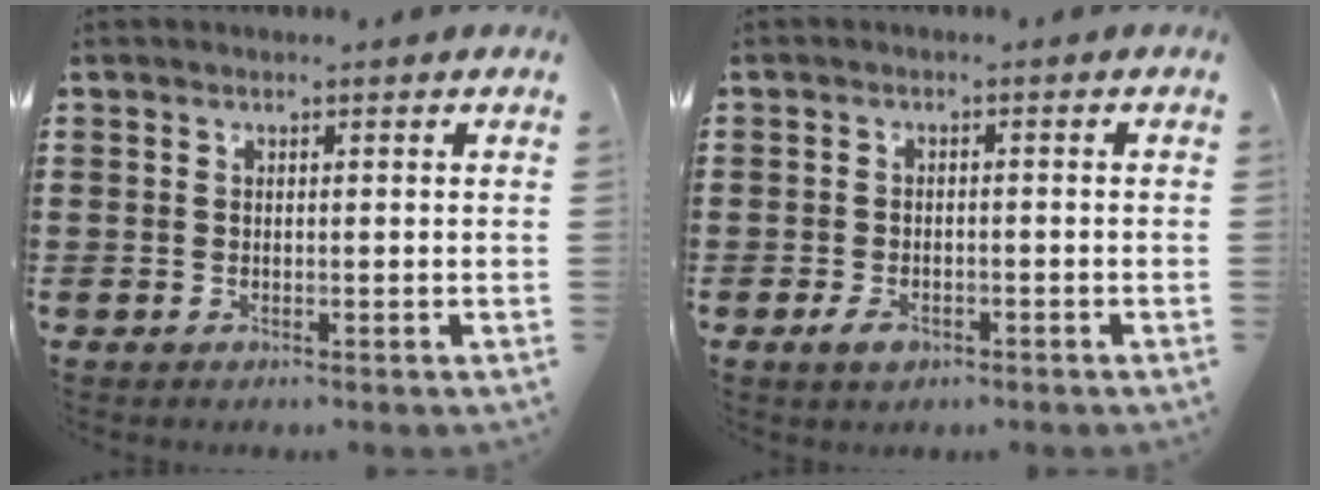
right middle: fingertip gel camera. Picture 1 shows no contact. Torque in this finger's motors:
{"motor_torque": [0.29, -0.37, 0.03, 0.02]}